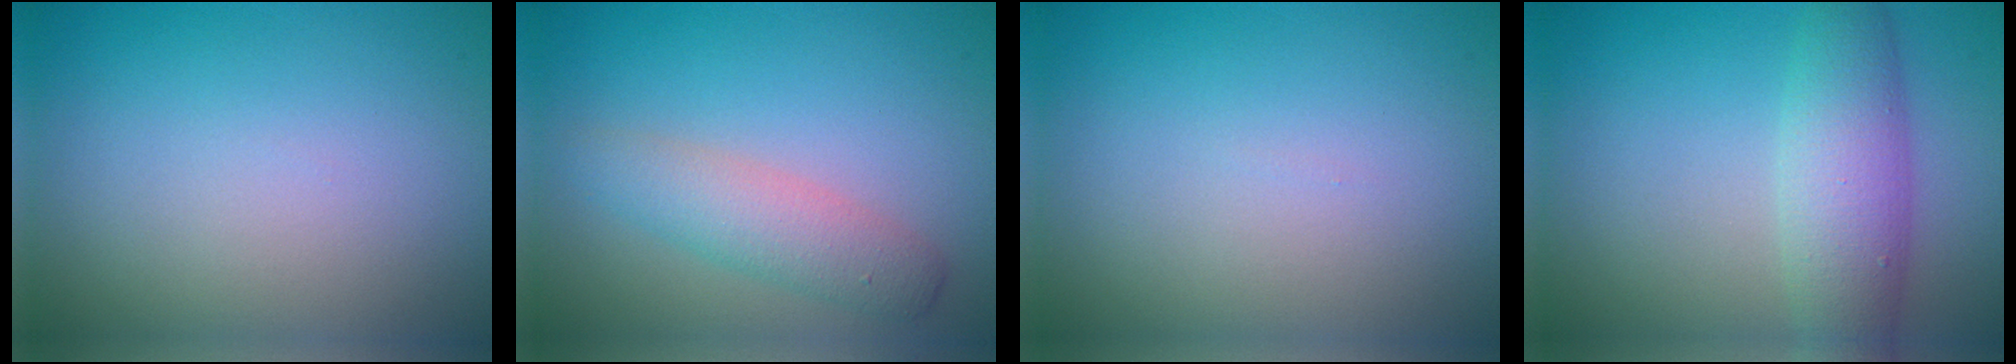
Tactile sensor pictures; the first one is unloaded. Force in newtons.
{"total": 3.3, "press": 3.3, "slide": 0.1}
{"total": 0.0}
{"total": 4.9, "press": 4.9, "slide": 0.1}